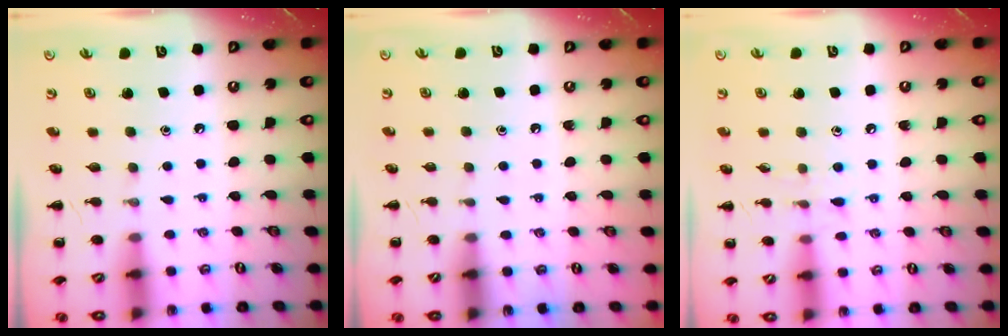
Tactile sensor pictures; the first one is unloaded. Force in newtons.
{"total": 0.0}
{"total": 5.9, "press": 5.5, "slide": 2.2}